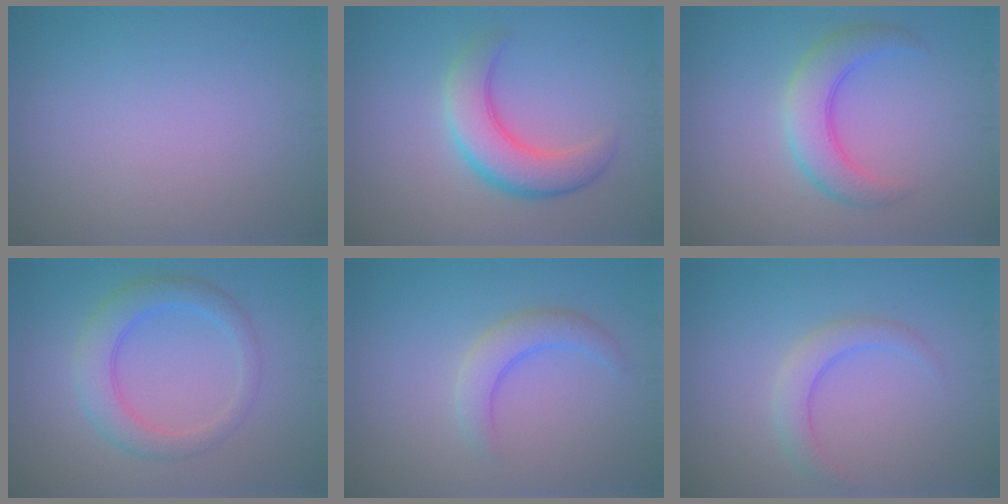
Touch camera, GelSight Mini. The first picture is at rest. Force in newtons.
{"total": 5.1, "press": 5.1, "slide": 0.3}
{"total": 4.3, "press": 4.3, "slide": 0.1}
{"total": 4.1, "press": 4.1, "slide": 0.2}
{"total": 2.7, "press": 2.7, "slide": 0.2}
{"total": 2.3, "press": 2.3, "slide": 0.0}